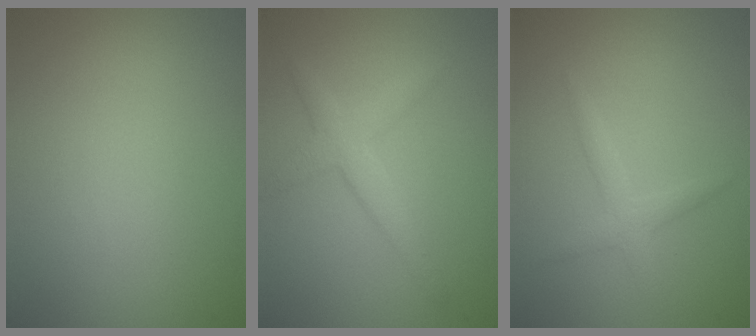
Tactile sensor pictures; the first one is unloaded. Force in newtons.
{"total": 2.2, "press": 2.2, "slide": 0.2}
{"total": 1.8, "press": 1.8, "slide": 0.1}